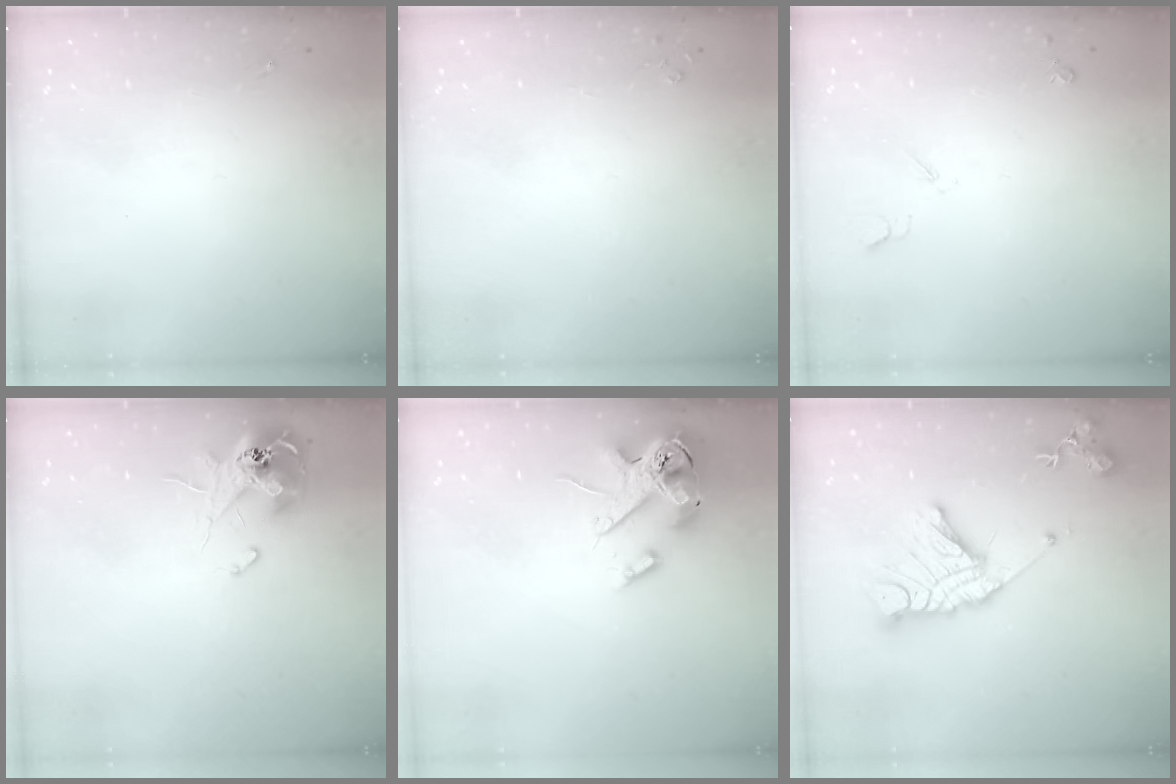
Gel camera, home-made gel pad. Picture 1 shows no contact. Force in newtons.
{"total": 2.7, "press": 2.7, "slide": 0.3}
{"total": 4.1, "press": 4.0, "slide": 0.7}
{"total": 12.7, "press": 12.6, "slide": 1.5}
{"total": 15.9, "press": 15.7, "slide": 2.7}
{"total": 17.0, "press": 16.9, "slide": 1.3}